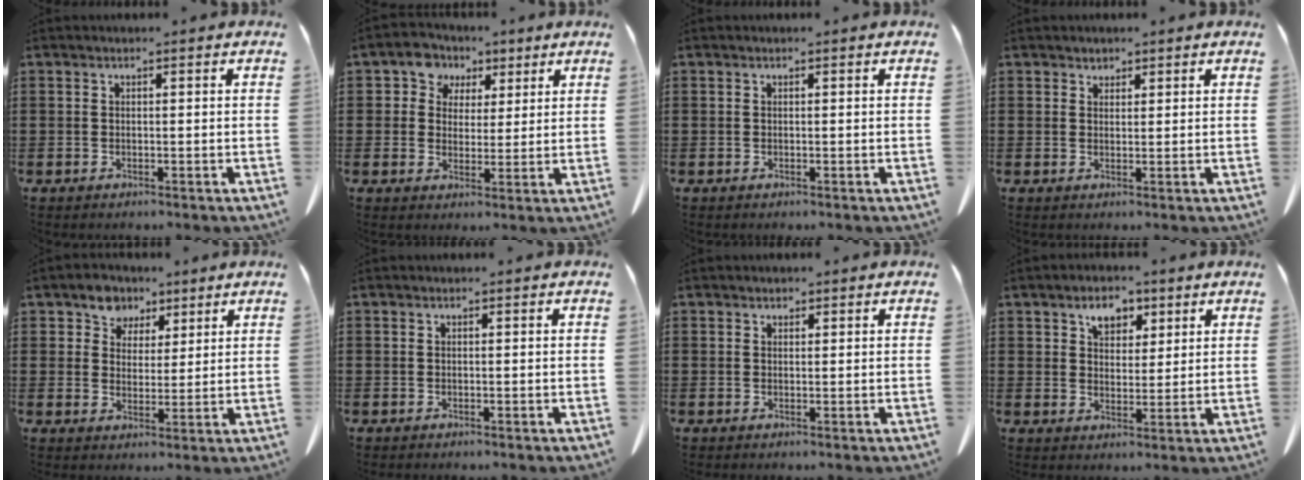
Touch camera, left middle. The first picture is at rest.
{"total": 5.5, "force": [2.9, 4.5, 1.0], "torque": [-0.049, 0.009, 0.051]}
{"total": 0.0}
{"total": 1.4, "force": [1.2, 0.6, 0.1], "torque": [-0.004, 0.002, 0.024]}
{"total": 5.1, "force": [3.6, 3.6, 0.6], "torque": [-0.038, -0.001, 0.064]}
{"total": 0.0}
{"total": 0.9, "force": [0.8, 0.5, 0.1], "torque": [-0.005, 0.002, 0.016]}
{"total": 4.7, "force": [3.0, 3.0, 2.1], "torque": [-0.031, 0.003, 0.049]}